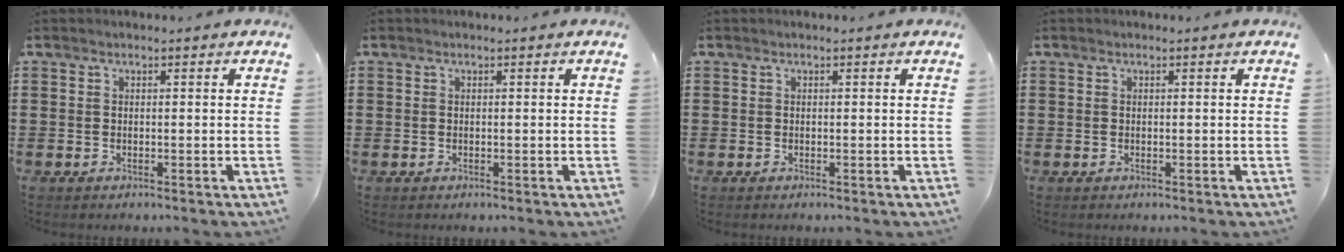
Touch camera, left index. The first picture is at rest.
{"total": 0.0}
{"total": 0.0}
{"total": 0.0}